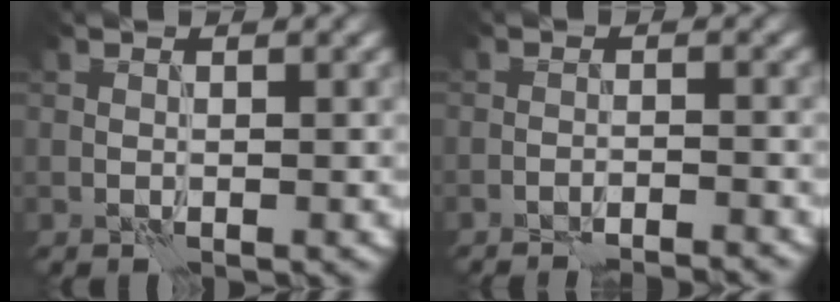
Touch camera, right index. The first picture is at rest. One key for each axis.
{"total": 4.7, "fx": -4.5, "fy": 0.5, "fz": 1.1, "tx": -0.013, "ty": 0.013, "tz": -0.061}